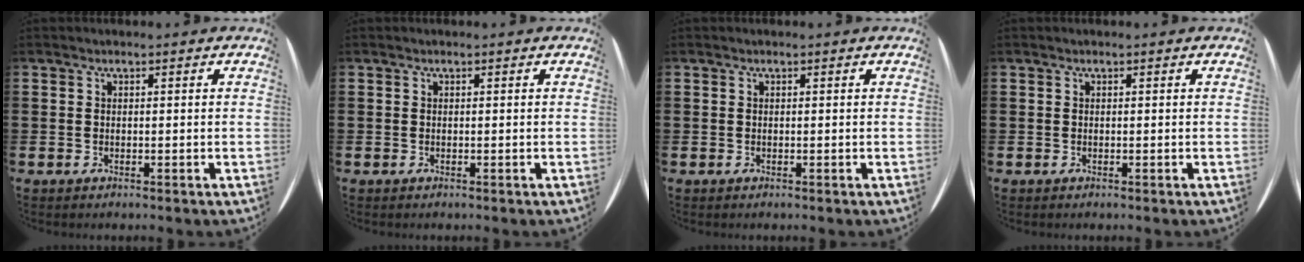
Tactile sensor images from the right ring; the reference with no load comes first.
{"total": 0.0}
{"total": 0.0}
{"total": 0.0}